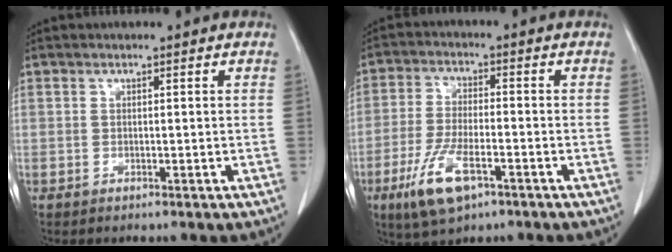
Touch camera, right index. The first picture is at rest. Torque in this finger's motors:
{"motor_torque": [1.12, -0.77, 0.48, 0.15]}